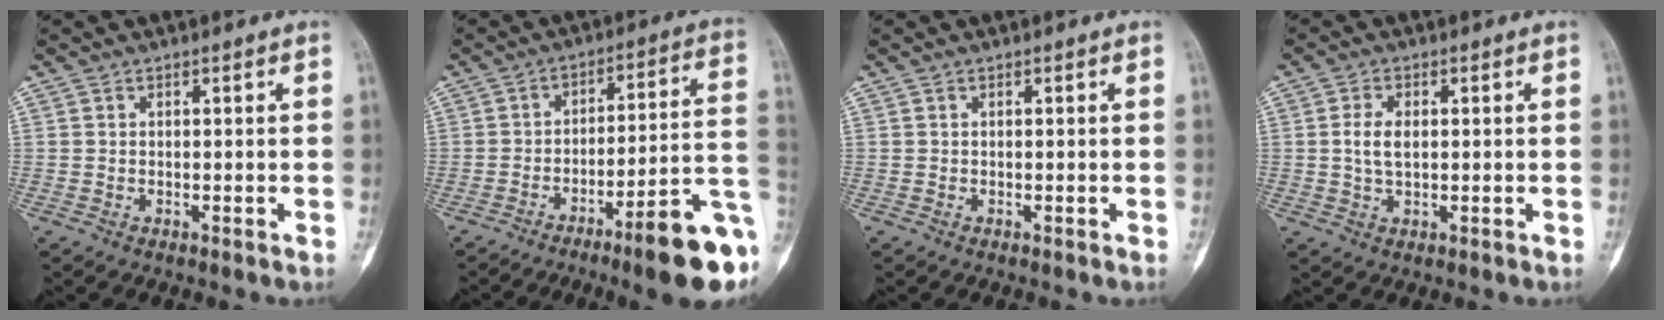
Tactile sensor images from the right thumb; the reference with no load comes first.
{"total": 17.2, "force": [-7.5, 2.9, 15.2], "torque": [-0.169, 0.052, -0.103]}
{"total": 0.0}
{"total": 4.2, "force": [0.4, 2.3, 3.4], "torque": [-0.072, 0.000, 0.009]}